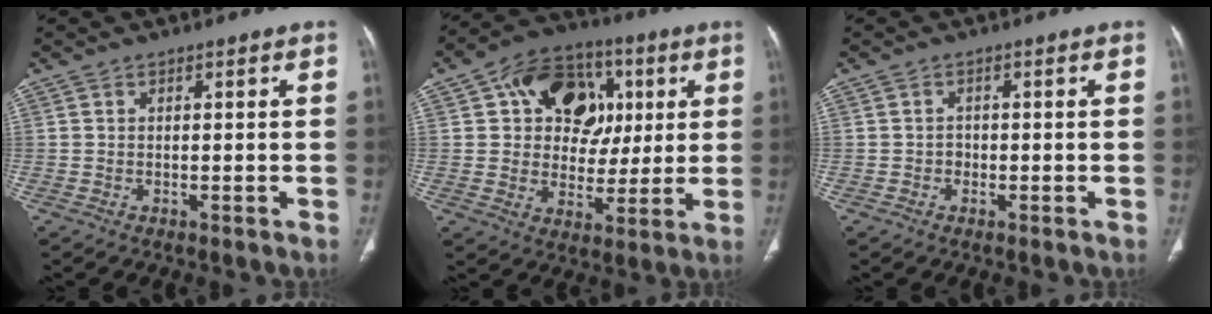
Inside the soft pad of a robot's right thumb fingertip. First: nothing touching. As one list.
[{"total": 18.2, "force": [5.1, 13.2, 11.4], "torque": [-0.123, 0.011, 0.079]}, {"total": 1.2, "force": [-0.4, 1.1, 0.4], "torque": [0.002, 0.006, -0.009]}]